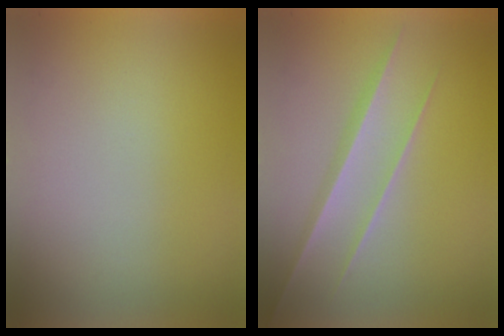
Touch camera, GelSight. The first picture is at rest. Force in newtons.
{"total": 1.5}